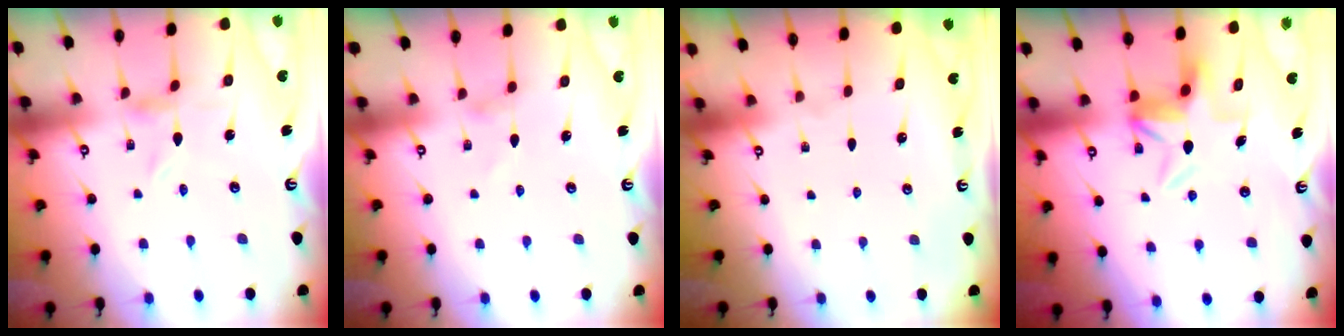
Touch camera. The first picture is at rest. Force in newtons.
{"total": 0.0}
{"total": 0.0}
{"total": 5.5, "press": 5.2, "slide": 1.5}